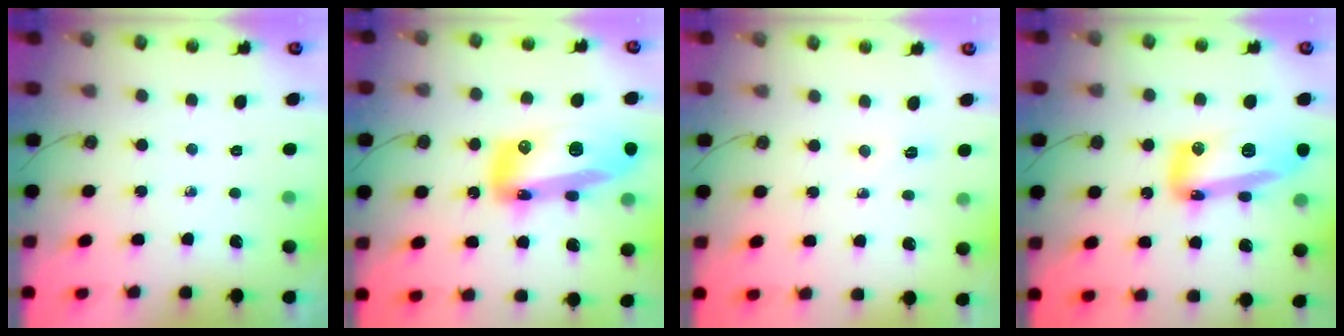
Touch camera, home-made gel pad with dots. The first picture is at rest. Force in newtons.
{"total": 21.6, "press": 21.4, "slide": 2.6}
{"total": 2.5, "press": 2.4, "slide": 0.4}
{"total": 17.2, "press": 17.0, "slide": 2.2}